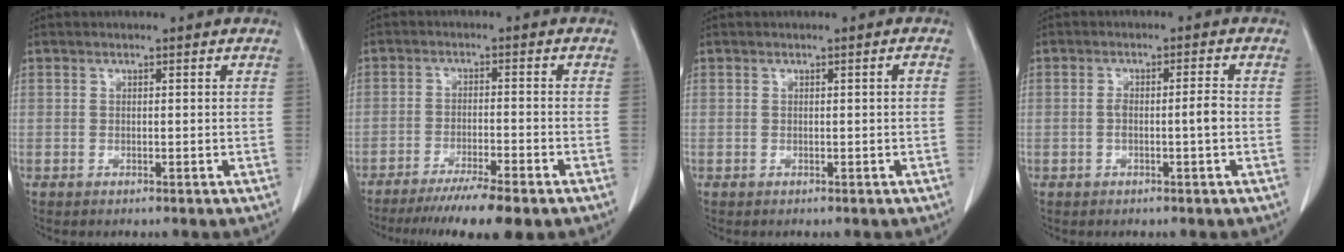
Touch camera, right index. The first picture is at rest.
{"total": 9.3, "force": [-7.2, -0.2, 5.9], "torque": [-0.084, -0.024, -0.114]}
{"total": 0.5, "force": [-0.1, 0.0, 0.5], "torque": [-0.008, 0.000, 0.001]}
{"total": 3.0, "force": [-0.6, 0.1, 2.9], "torque": [-0.055, 0.006, -0.009]}